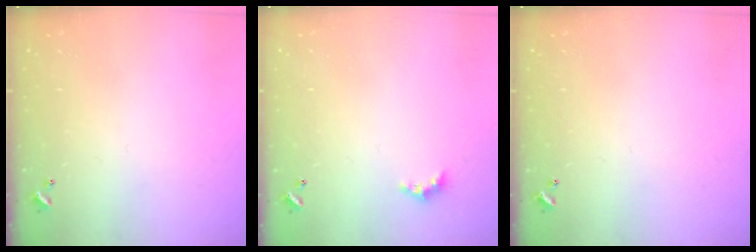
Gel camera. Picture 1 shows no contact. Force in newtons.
{"total": 2.6, "press": 2.5, "slide": 0.6}
{"total": 0.0}